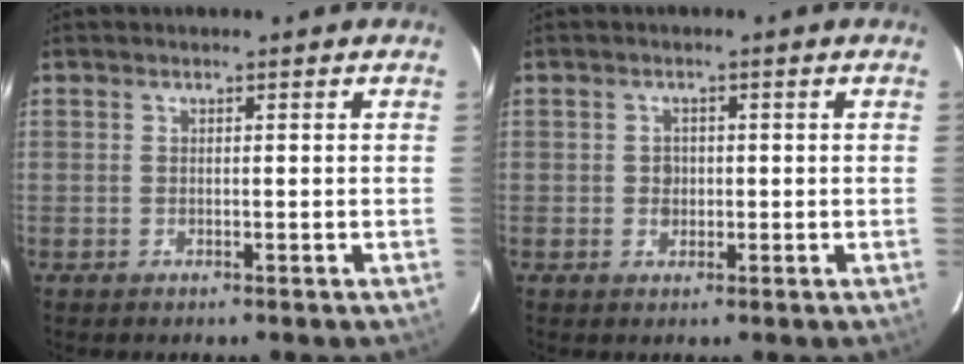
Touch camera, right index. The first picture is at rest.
{"total": 1.8, "force": [-0.1, 1.5, 0.9], "torque": [-0.014, 0.003, 0.001]}